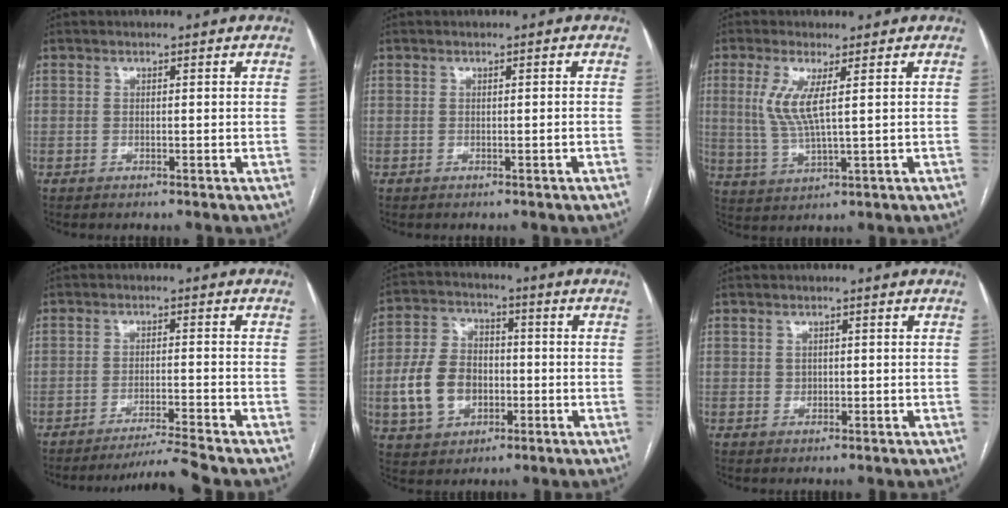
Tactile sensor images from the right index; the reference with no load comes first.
{"total": 0.0}
{"total": 6.3, "force": [1.8, 0.7, 6.0], "torque": [-0.139, -0.003, 0.042]}
{"total": 5.5, "force": [-4.8, -2.7, 0.9], "torque": [-0.016, -0.013, -0.082]}
{"total": 10.7, "force": [-1.9, 7.9, 7.0], "torque": [-0.160, 0.023, -0.028]}
{"total": 1.1, "force": [0.2, 1.1, 0.4], "torque": [-0.002, 0.001, 0.007]}